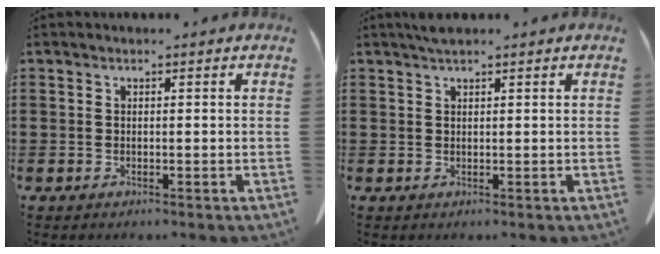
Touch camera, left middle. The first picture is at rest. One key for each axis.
{"total": 1.4, "fx": 1.0, "fy": 0.2, "fz": 0.9, "tx": -0.019, "ty": 0.001, "tz": 0.019}